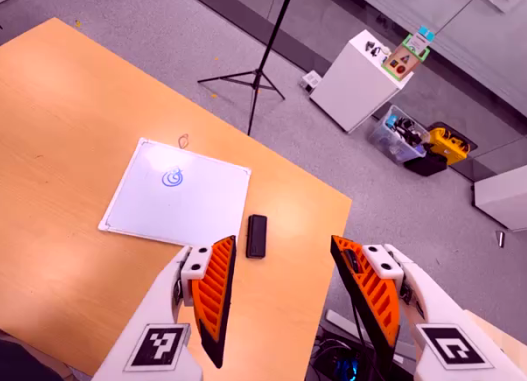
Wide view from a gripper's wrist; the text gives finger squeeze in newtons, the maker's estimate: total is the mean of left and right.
{"total": 0.0}